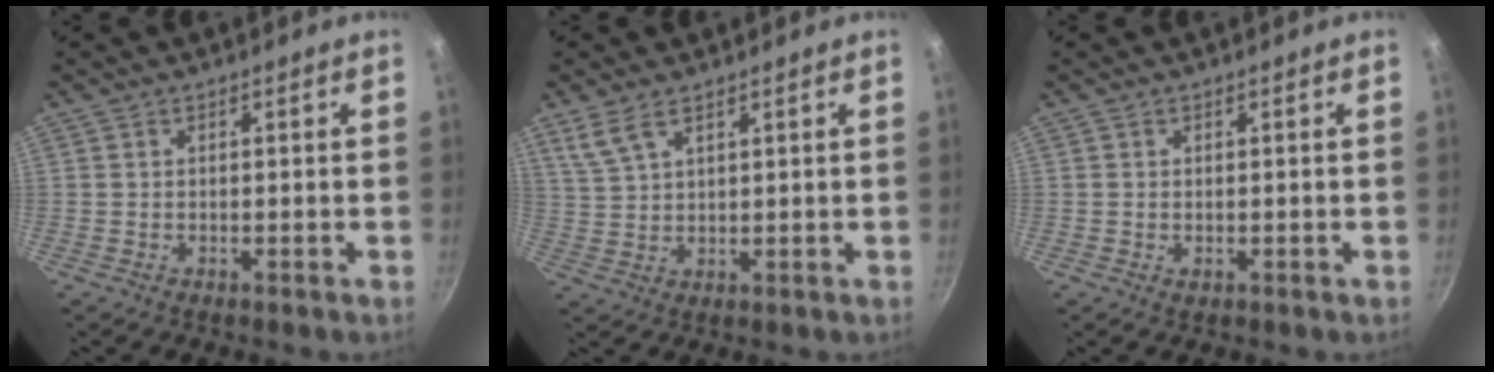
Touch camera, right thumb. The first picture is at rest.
{"total": 5.2, "force": [3.4, 2.3, 3.2], "torque": [-0.062, -0.009, 0.076]}
{"total": 0.6, "force": [0.0, 0.4, 0.4], "torque": [-0.005, -0.001, 0.000]}